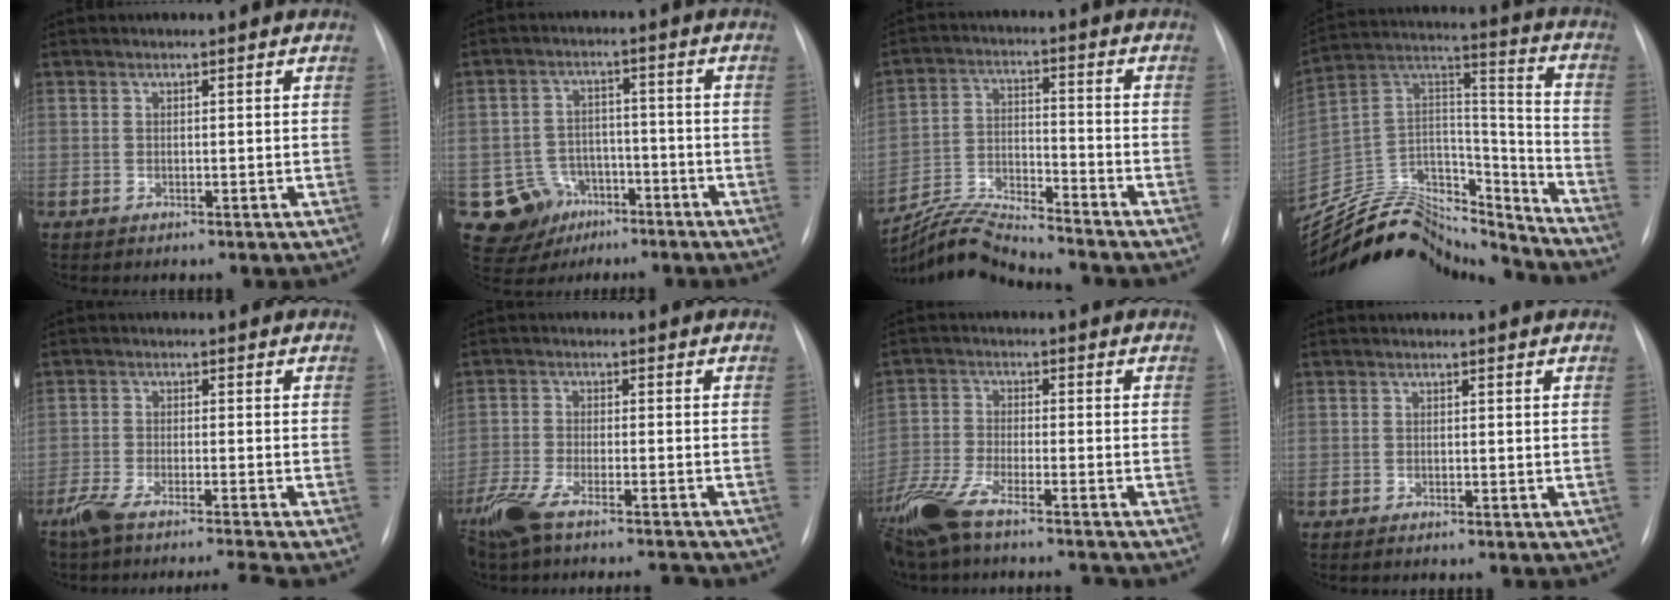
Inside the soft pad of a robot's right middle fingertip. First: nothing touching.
{"total": 8.3, "force": [-4.1, 7.1, 1.6], "torque": [-0.031, 0.008, -0.054]}
{"total": 8.8, "force": [-8.6, -1.2, 1.1], "torque": [-0.029, 0.001, -0.160]}
{"total": 22.1, "force": [-20.8, 5.3, 5.2], "torque": [-0.107, 0.049, -0.343]}
{"total": 8.3, "force": [-7.2, -1.1, 4.0], "torque": [-0.065, -0.020, -0.120]}
{"total": 11.3, "force": [-9.7, 0.8, 5.7], "torque": [-0.106, -0.011, -0.161]}
{"total": 13.0, "force": [-10.6, 1.6, 7.3], "torque": [-0.153, -0.022, -0.188]}
{"total": 1.1, "force": [-1.0, 0.1, 0.6], "torque": [-0.013, -0.003, -0.011]}